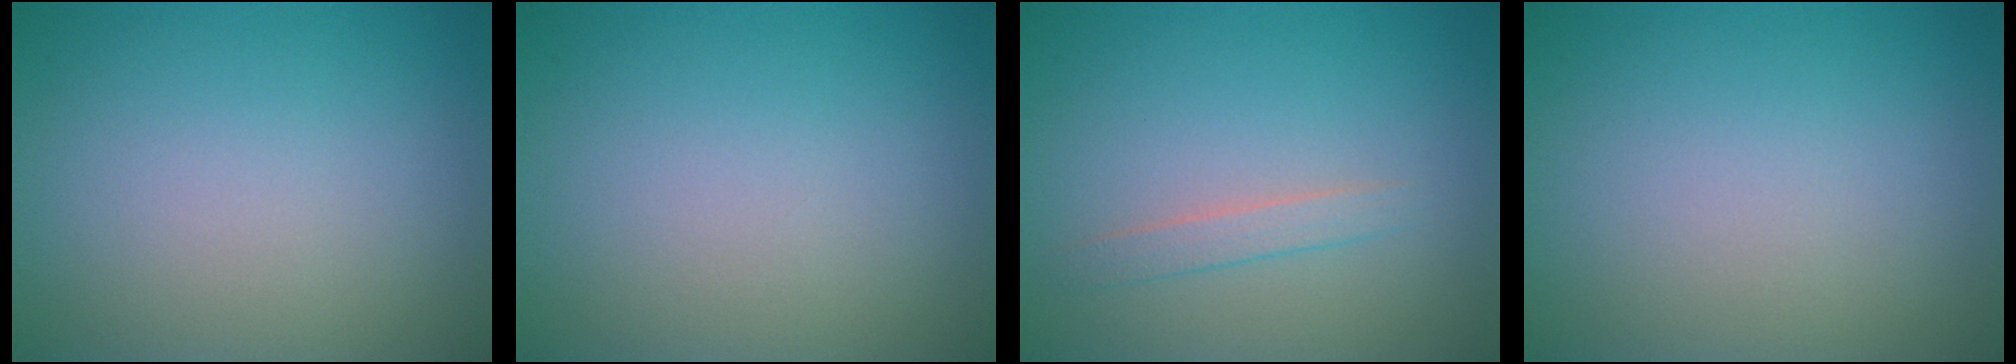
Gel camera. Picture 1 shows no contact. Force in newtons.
{"total": 0.0}
{"total": 1.3, "press": 1.3, "slide": 0.1}
{"total": 0.0}